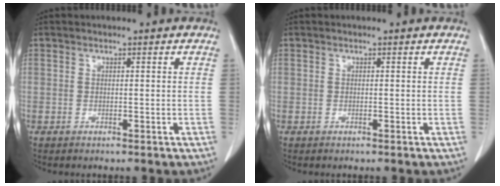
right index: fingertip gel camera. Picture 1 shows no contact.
{"total": 0.0}